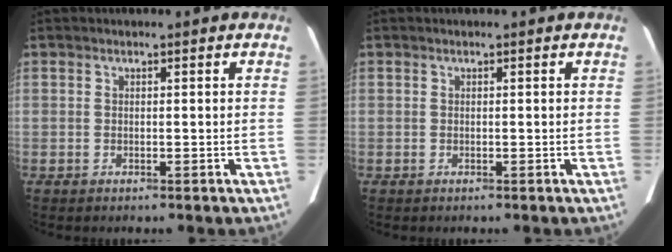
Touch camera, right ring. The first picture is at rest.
{"total": 0.0}